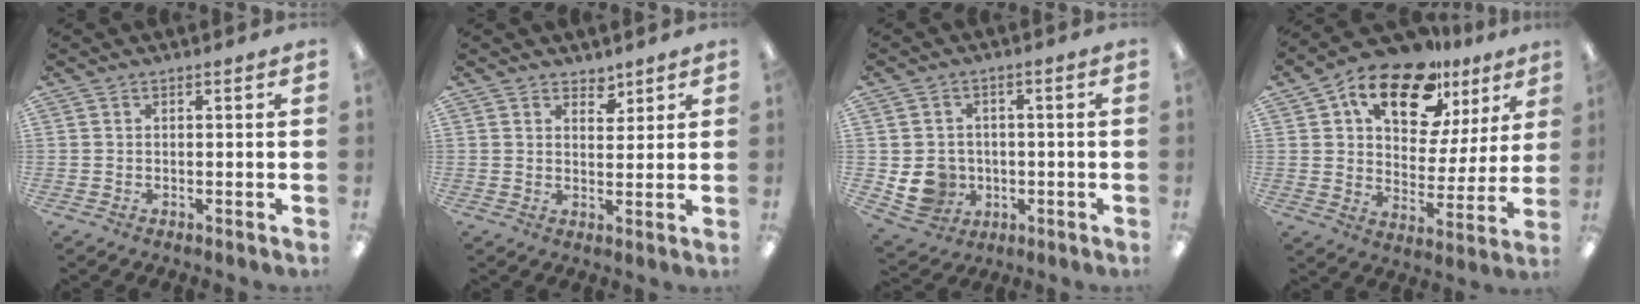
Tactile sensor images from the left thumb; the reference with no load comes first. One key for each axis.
{"total": 3.8, "fx": 3.0, "fy": 2.1, "fz": 0.8, "tx": 0.000, "ty": -0.018, "tz": 0.050}
{"total": 8.0, "fx": -1.1, "fy": 7.5, "fz": 2.5, "tx": -0.067, "ty": 0.005, "tz": -0.013}
{"total": 19.4, "fx": 12.7, "fy": 9.5, "fz": 11.1, "tx": -0.183, "ty": -0.066, "tz": 0.219}